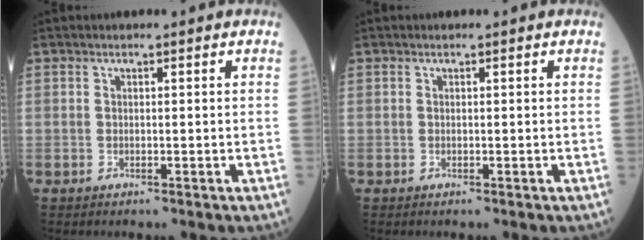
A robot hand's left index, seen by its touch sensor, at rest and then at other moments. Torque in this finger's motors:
{"motor_torque": [0.03, 0.00, 0.00, 0.00]}